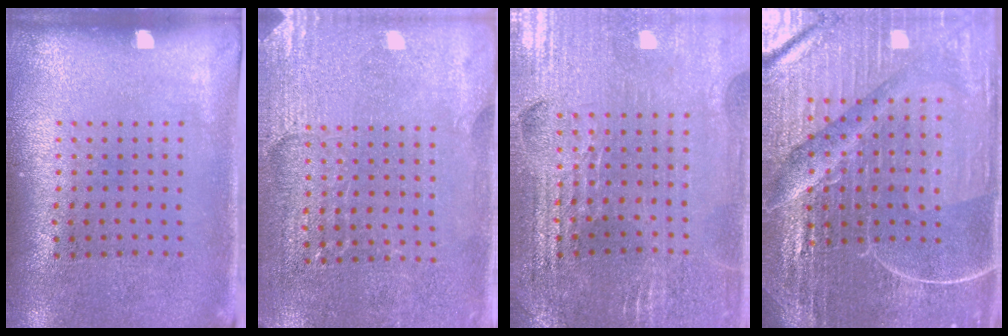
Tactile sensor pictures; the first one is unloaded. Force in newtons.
{"total": 2.9, "press": 2.9, "slide": 0.4}
{"total": 2.8, "press": 2.8, "slide": 0.5}
{"total": 6.9, "press": 6.0, "slide": 3.3}